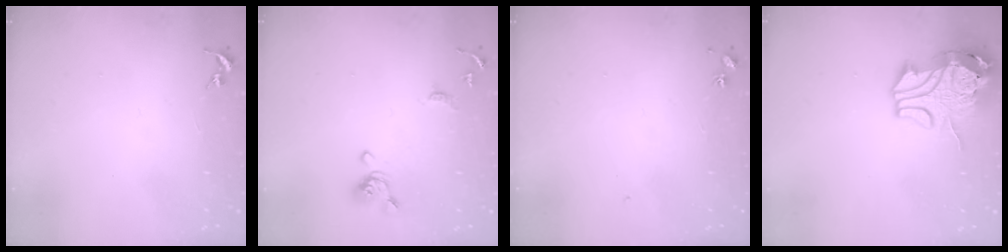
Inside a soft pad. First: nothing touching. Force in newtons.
{"total": 11.3, "press": 11.2, "slide": 1.3}
{"total": 4.4, "press": 4.4, "slide": 0.5}
{"total": 12.8, "press": 12.7, "slide": 1.8}